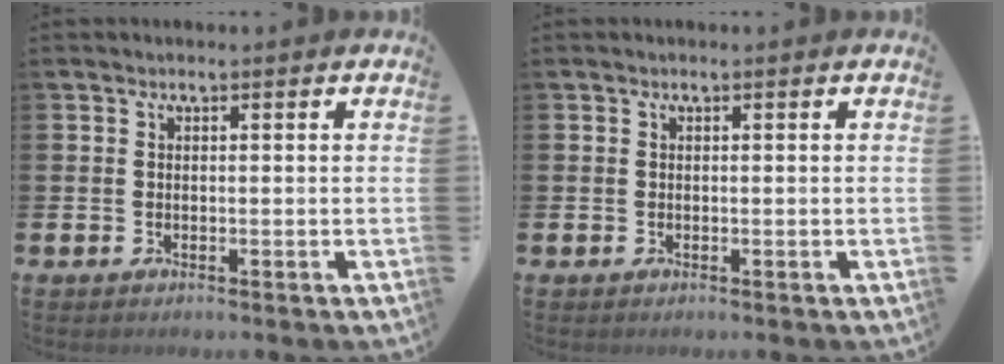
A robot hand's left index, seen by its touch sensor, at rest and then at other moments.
{"total": 0.0}